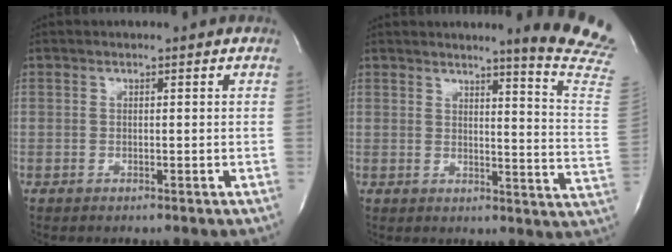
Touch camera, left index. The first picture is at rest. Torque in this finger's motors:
{"motor_torque": [0.14, -0.41, 0.19, 0.05]}